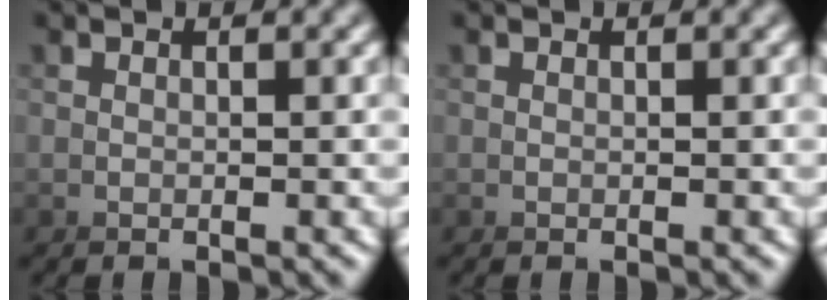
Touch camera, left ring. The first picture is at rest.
{"total": 0.0}